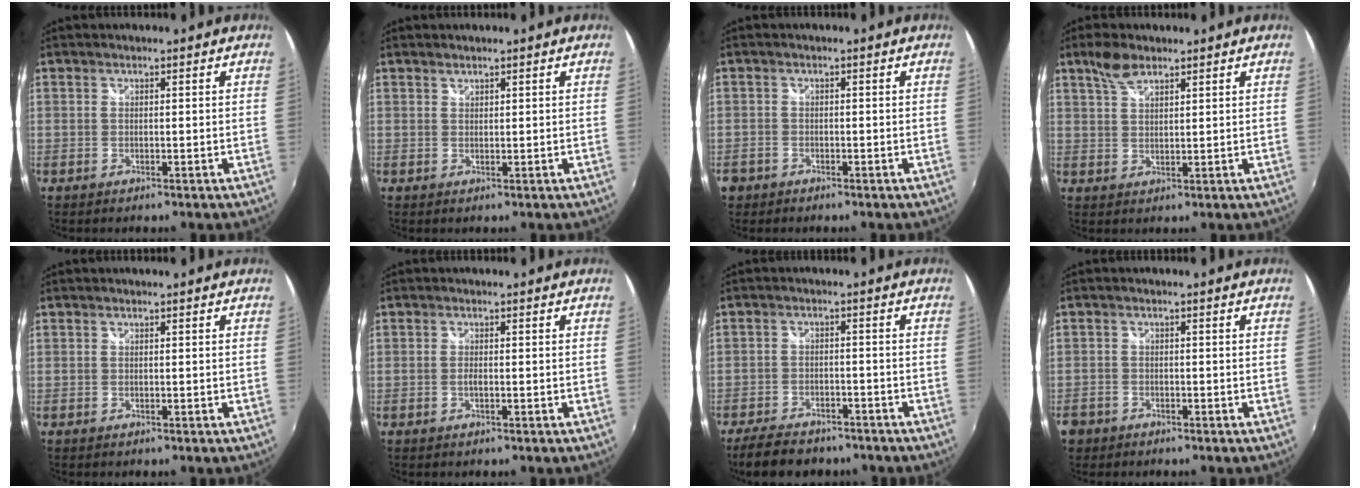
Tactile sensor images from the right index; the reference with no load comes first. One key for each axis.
{"total": 0.7, "fx": 0.6, "fy": 0.1, "fz": 0.1, "tx": 0.001, "ty": 0.001, "tz": 0.013}
{"total": 3.3, "fx": -2.0, "fy": 2.5, "fz": 0.9, "tx": -0.026, "ty": -0.001, "tz": -0.033}
{"total": 4.6, "fx": 3.2, "fy": 1.8, "fz": 2.6, "tx": -0.049, "ty": 0.008, "tz": 0.063}
{"total": 0.0}
{"total": 1.1, "fx": -0.3, "fy": 0.1, "fz": 1.0, "tx": -0.023, "ty": -0.001, "tz": -0.007}
{"total": 10.4, "fx": -8.4, "fy": 4.3, "fz": 4.3, "tx": -0.106, "ty": -0.008, "tz": -0.133}
{"total": 4.8, "fx": -2.8, "fy": 3.7, "fz": 1.3, "tx": -0.044, "ty": -0.001, "tz": -0.050}